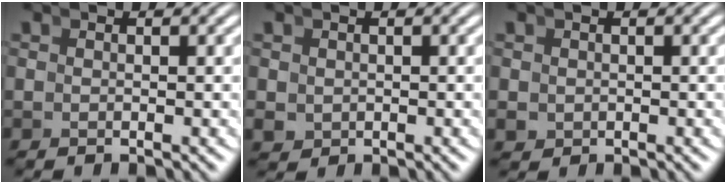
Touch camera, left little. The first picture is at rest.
{"total": 1.5, "force": [-0.4, 1.4, 0.4], "torque": [-0.020, -0.021, 0.007]}
{"total": 1.1, "force": [-0.4, 1.0, 0.3], "torque": [-0.012, -0.015, 0.003]}